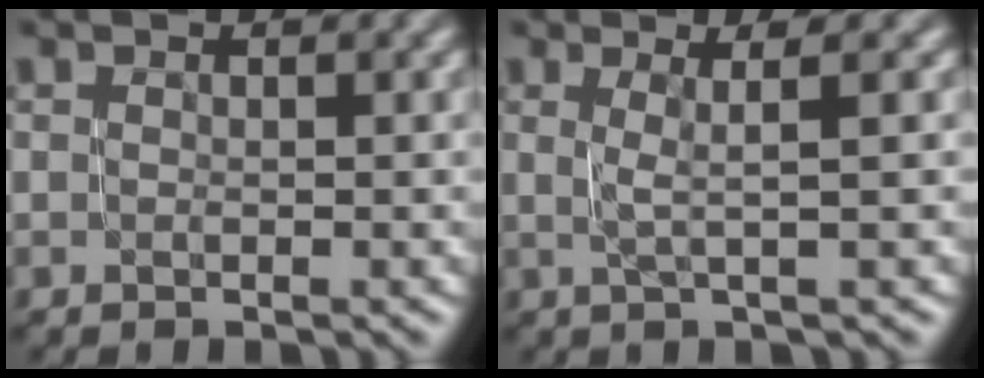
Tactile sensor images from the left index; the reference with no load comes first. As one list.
[{"total": 2.5, "force": [0.6, 0.3, 2.4], "torque": [-0.041, 0.009, 0.010]}]